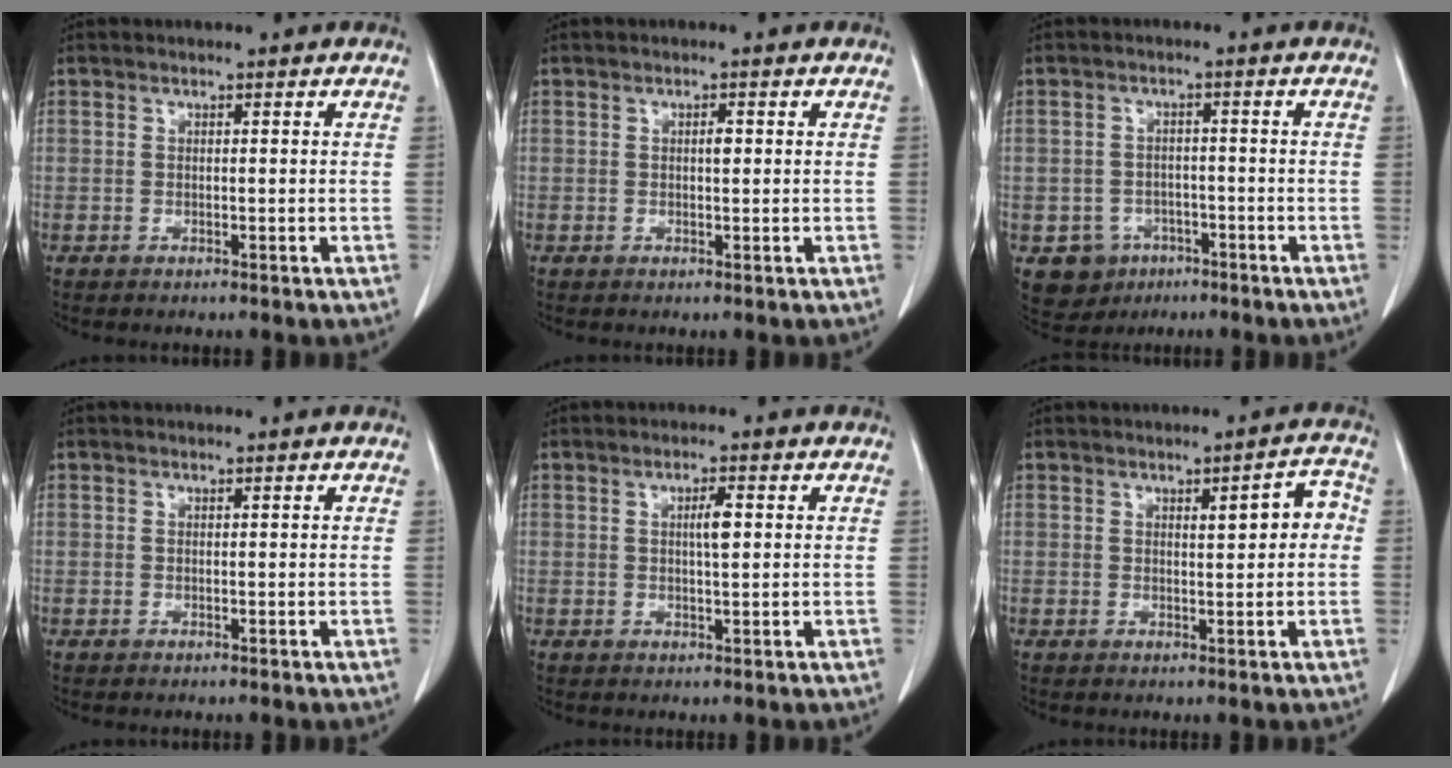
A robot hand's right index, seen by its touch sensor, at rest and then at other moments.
{"total": 1.1, "force": [0.2, 0.4, 1.0], "torque": [-0.018, 0.001, 0.003]}
{"total": 5.4, "force": [-2.7, 4.6, 0.9], "torque": [-0.014, 0.009, -0.033]}
{"total": 0.0}
{"total": 2.6, "force": [0.5, 0.4, 2.6], "torque": [-0.045, 0.001, 0.009]}
{"total": 4.3, "force": [0.6, 1.2, 4.1], "torque": [-0.052, 0.017, 0.008]}